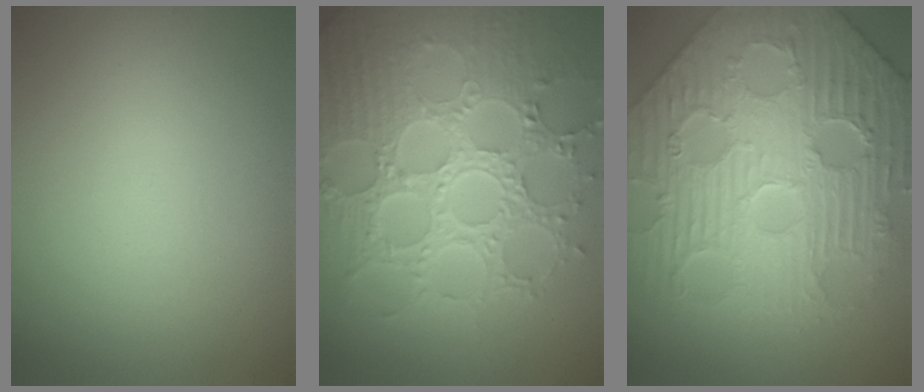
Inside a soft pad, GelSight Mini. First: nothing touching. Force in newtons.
{"total": 8.9, "press": 6.6, "slide": 6.0}
{"total": 9.3, "press": 7.4, "slide": 5.6}